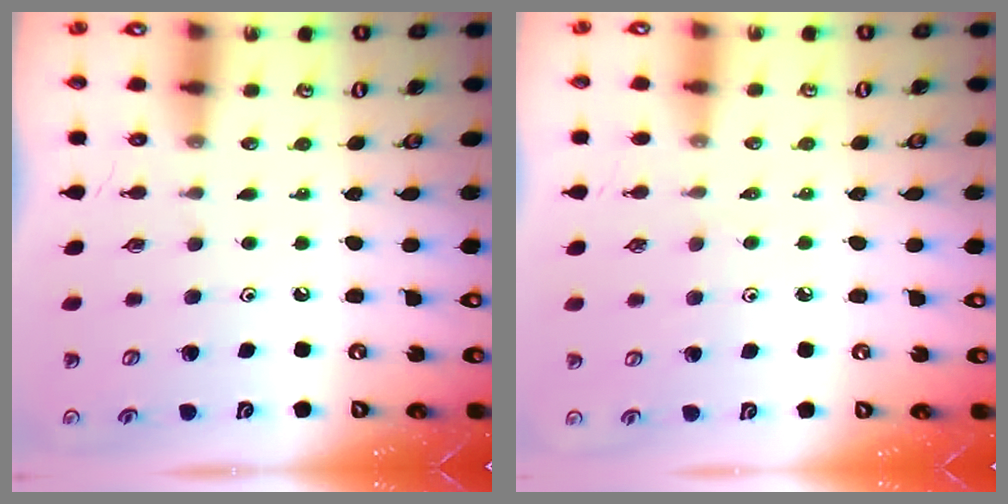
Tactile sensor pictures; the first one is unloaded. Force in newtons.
{"total": 3.7, "press": 3.6, "slide": 0.7}